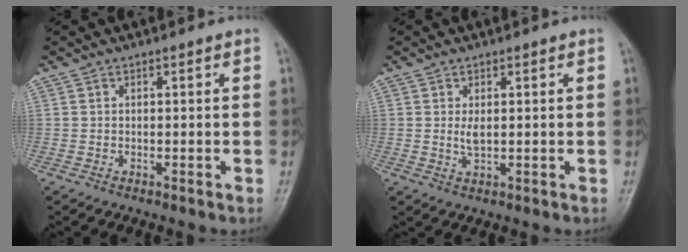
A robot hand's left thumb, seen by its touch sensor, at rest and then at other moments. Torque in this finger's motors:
{"motor_torque": [-0.17, 0.24, 0.20, -0.11, 0.01]}